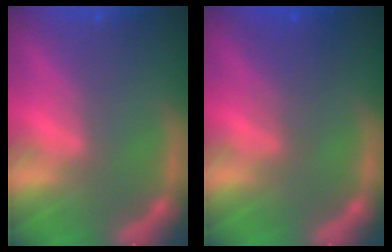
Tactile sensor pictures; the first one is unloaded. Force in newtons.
{"total": 2.5}